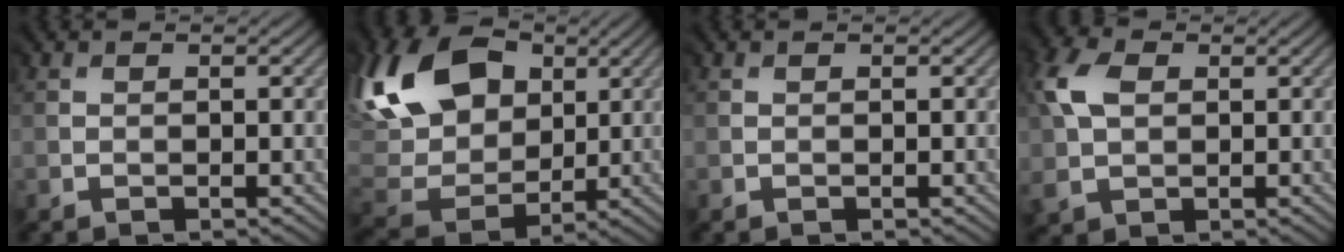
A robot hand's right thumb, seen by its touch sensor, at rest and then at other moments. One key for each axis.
{"total": 15.7, "fx": 6.8, "fy": 10.9, "fz": 9.1, "tx": -0.230, "ty": 0.039, "tz": 0.125}
{"total": 0.0}
{"total": 6.1, "fx": 1.7, "fy": 4.6, "fz": 3.6, "tx": -0.117, "ty": 0.007, "tz": 0.028}